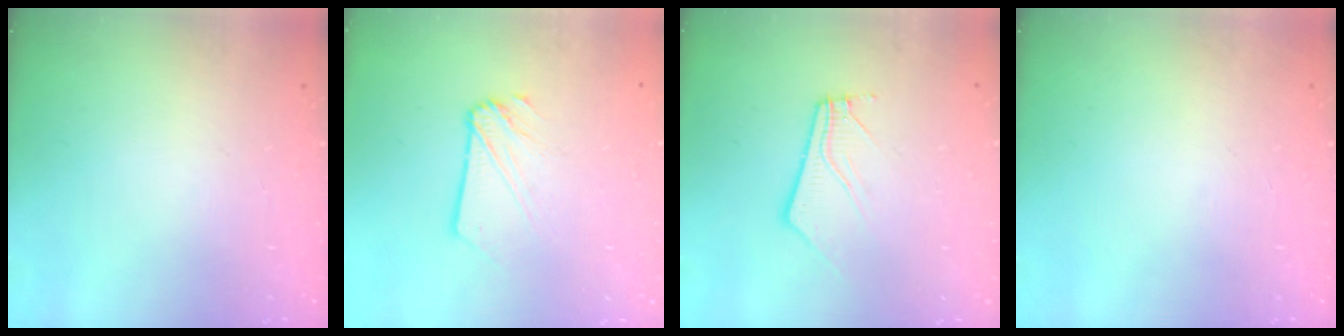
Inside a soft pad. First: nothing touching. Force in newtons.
{"total": 3.7, "press": 3.6, "slide": 0.6}
{"total": 5.5, "press": 5.5, "slide": 0.4}
{"total": 0.0}